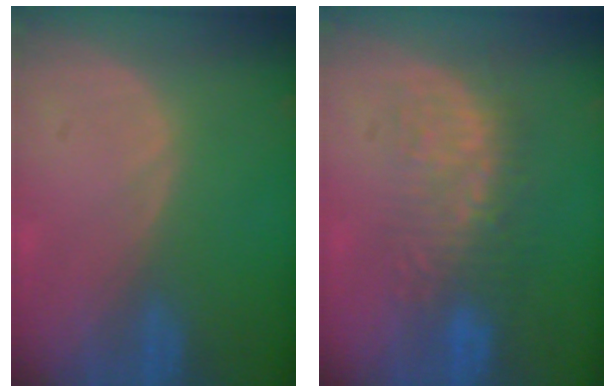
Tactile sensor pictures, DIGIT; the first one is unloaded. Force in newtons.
{"total": 6.8, "press": 6.7, "slide": 1.4}